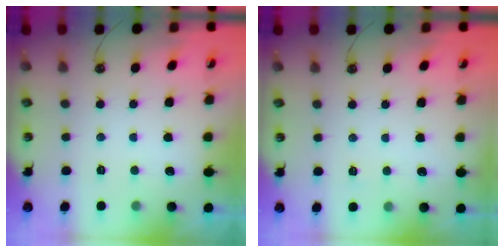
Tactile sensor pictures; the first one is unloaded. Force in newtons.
{"total": 2.5, "press": 2.5, "slide": 0.4}